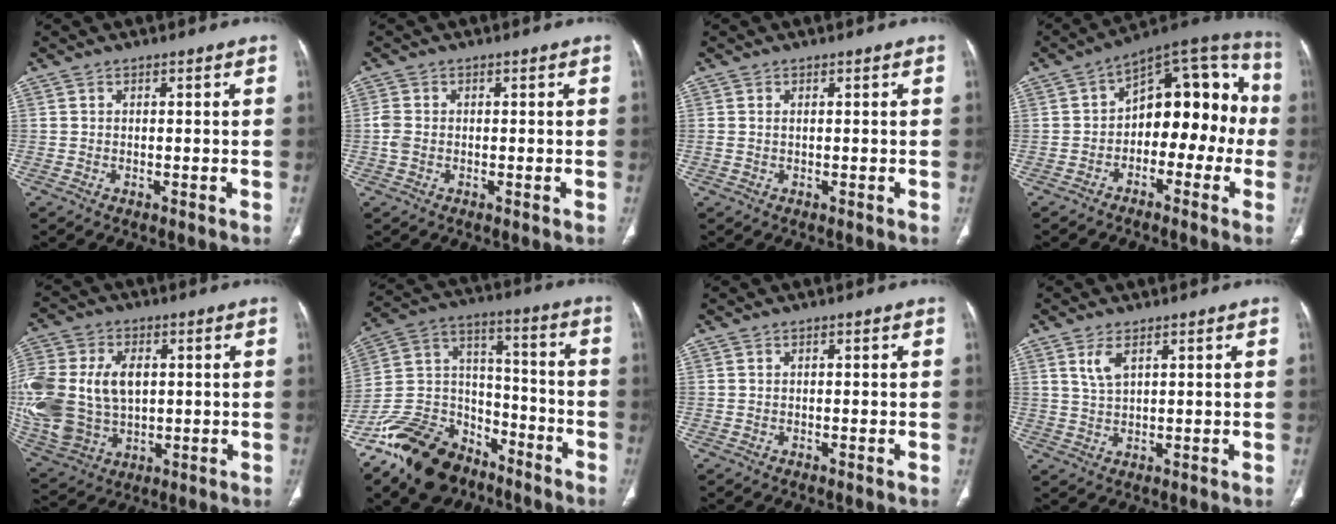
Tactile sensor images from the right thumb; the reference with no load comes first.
{"total": 2.2, "force": [-0.4, 1.6, 1.4], "torque": [-0.037, 0.002, -0.011]}
{"total": 1.1, "force": [0.1, 0.6, 0.8], "torque": [-0.028, 0.008, 0.006]}
{"total": 16.4, "force": [-1.7, 10.1, 12.8], "torque": [-0.117, 0.060, -0.039]}
{"total": 25.0, "force": [1.9, 17.7, 17.5], "torque": [-0.426, 0.011, 0.056]}
{"total": 21.2, "force": [-14.5, 12.4, 9.4], "torque": [-0.152, 0.092, -0.253]}
{"total": 0.0}
{"total": 3.6, "force": [1.9, 1.5, 2.7], "torque": [-0.058, -0.007, 0.046]}